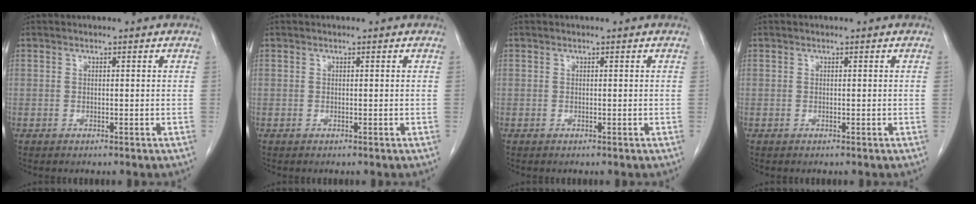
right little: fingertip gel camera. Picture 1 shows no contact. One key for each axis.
{"total": 0.0}
{"total": 0.0}
{"total": 0.0}